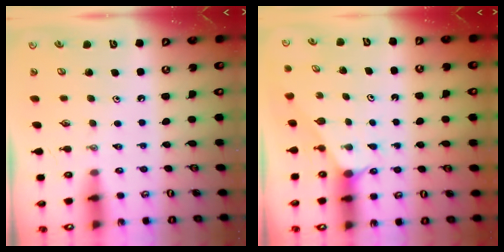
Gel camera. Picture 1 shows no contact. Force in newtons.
{"total": 2.0, "press": 2.0, "slide": 0.3}